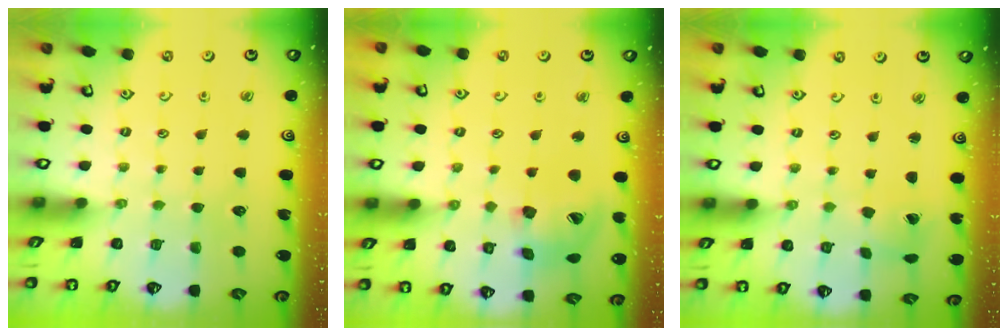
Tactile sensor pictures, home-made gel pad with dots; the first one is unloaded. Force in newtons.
{"total": 15.6, "press": 15.4, "slide": 2.3}
{"total": 1.4, "press": 1.4, "slide": 0.2}